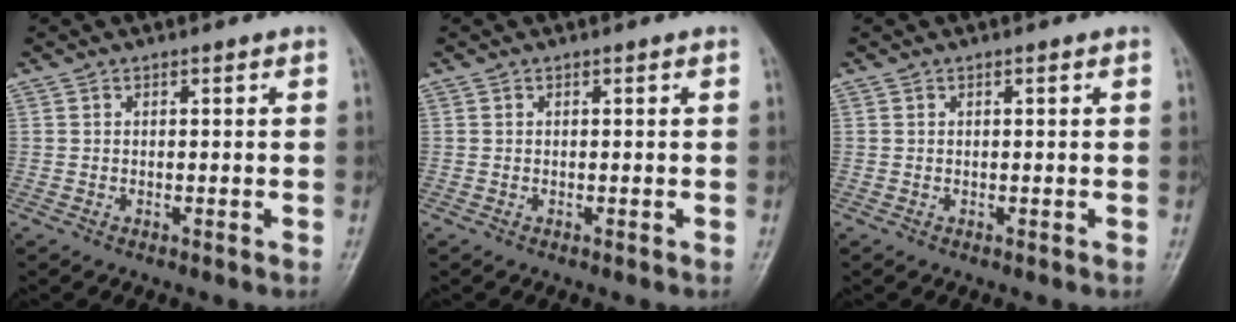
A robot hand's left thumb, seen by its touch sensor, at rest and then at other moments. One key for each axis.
{"total": 0.0}
{"total": 0.0}